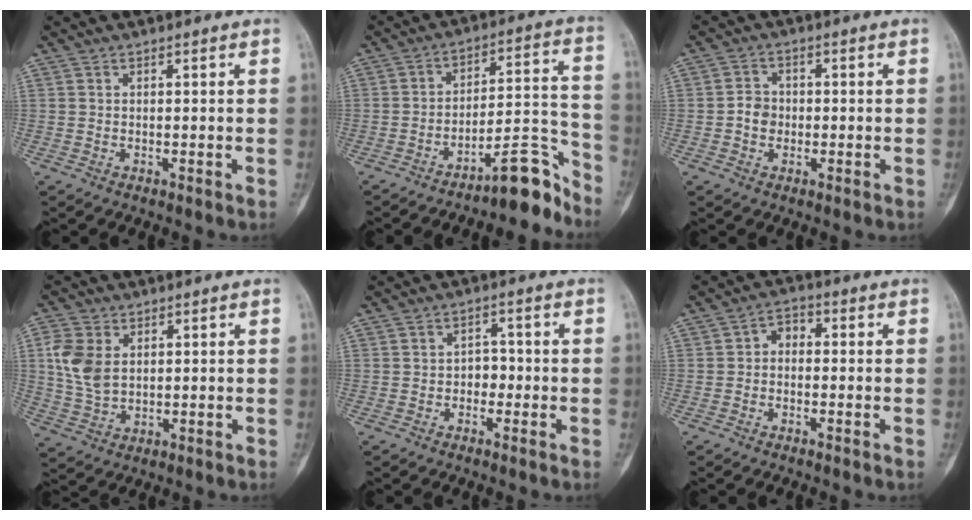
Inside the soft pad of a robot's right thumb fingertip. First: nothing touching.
{"total": 11.2, "force": [-9.1, 2.7, 6.0], "torque": [-0.051, 0.115, -0.146]}
{"total": 3.5, "force": [-0.6, 3.1, 1.6], "torque": [-0.013, 0.010, -0.018]}
{"total": 8.1, "force": [1.9, 5.5, 5.6], "torque": [-0.111, -0.002, 0.043]}
{"total": 2.9, "force": [-0.8, 2.3, 1.6], "torque": [0.001, 0.013, -0.021]}
{"total": 3.4, "force": [-0.3, 2.5, 2.3], "torque": [-0.022, 0.017, -0.019]}